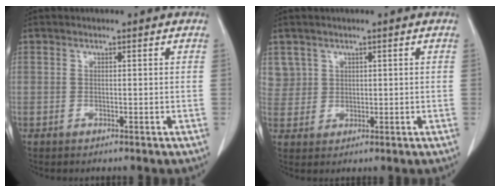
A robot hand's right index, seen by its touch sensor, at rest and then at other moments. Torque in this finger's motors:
{"motor_torque": [-0.39, 0.20, -0.16, -0.04]}